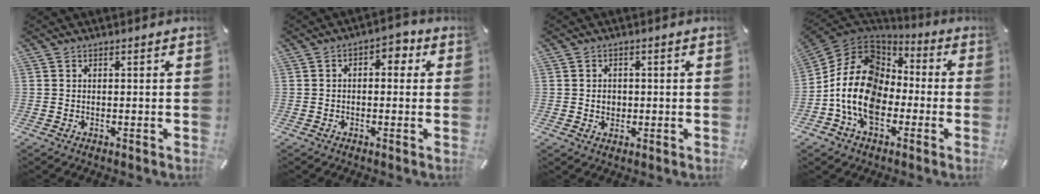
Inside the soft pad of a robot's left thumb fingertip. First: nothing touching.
{"total": 3.3, "force": [-0.2, 2.2, 2.4], "torque": [-0.033, 0.009, -0.012]}
{"total": 2.3, "force": [0.1, 2.1, 0.8], "torque": [-0.010, 0.001, -0.003]}
{"total": 17.4, "force": [-4.1, 13.3, 10.4], "torque": [-0.237, 0.028, -0.077]}